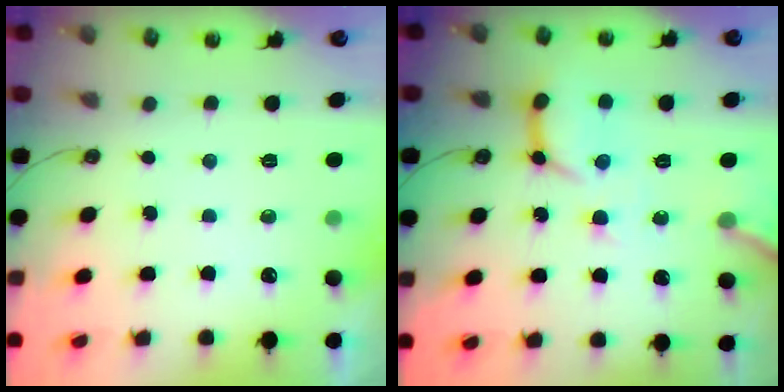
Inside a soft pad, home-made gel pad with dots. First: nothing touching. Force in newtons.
{"total": 13.6, "press": 13.5, "slide": 1.3}